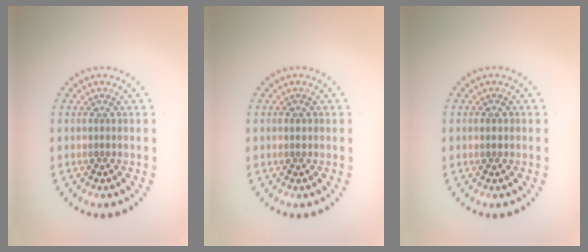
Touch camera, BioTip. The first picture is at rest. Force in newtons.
{"total": 0.7, "press": 0.7, "slide": 0.1}
{"total": 1.0, "press": 1.0, "slide": 0.1}